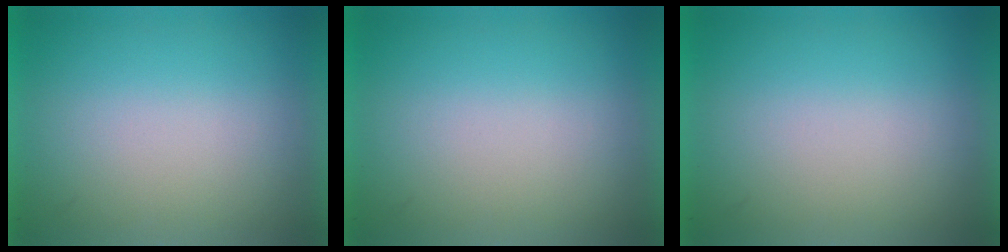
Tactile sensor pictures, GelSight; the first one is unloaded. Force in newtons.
{"total": 0.0}
{"total": 1.2}